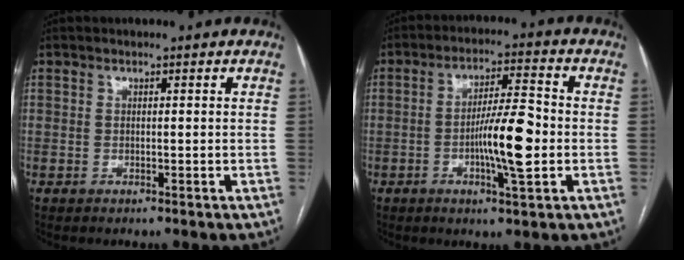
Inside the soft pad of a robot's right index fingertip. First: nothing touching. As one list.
[{"total": 9.4, "force": [-1.8, 1.1, 9.1], "torque": [-0.157, 0.002, -0.032]}]